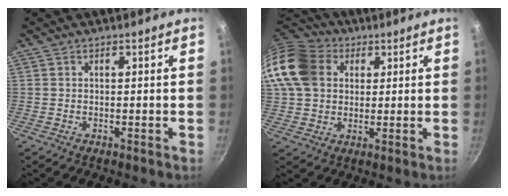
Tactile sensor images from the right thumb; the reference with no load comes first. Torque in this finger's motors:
{"motor_torque": [1.09, 1.75, 0.77, -0.36, 0.24]}